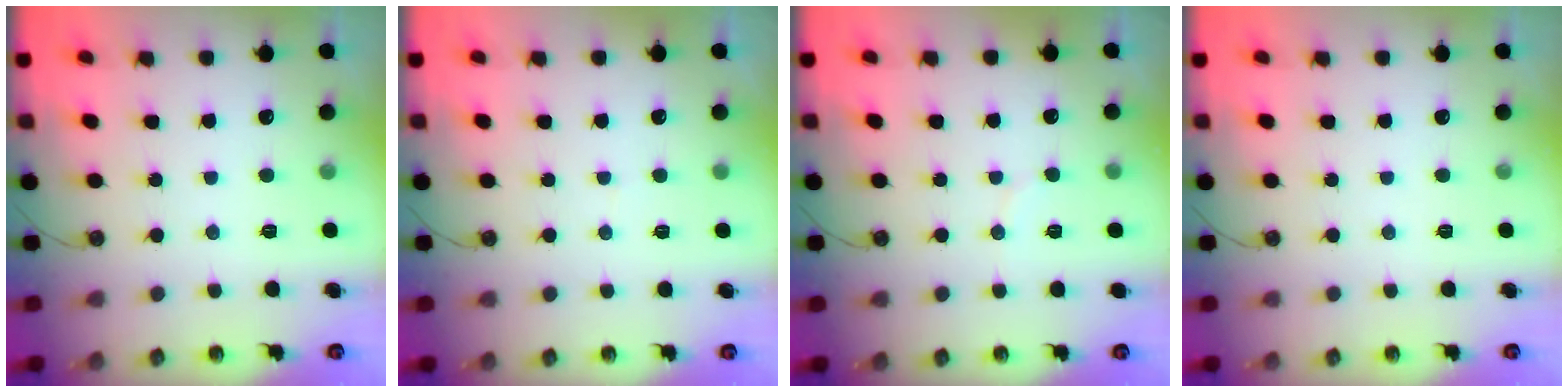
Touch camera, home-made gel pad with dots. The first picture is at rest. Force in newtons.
{"total": 1.8, "press": 1.7, "slide": 0.1}
{"total": 2.9, "press": 2.9, "slide": 0.3}
{"total": 0.0}